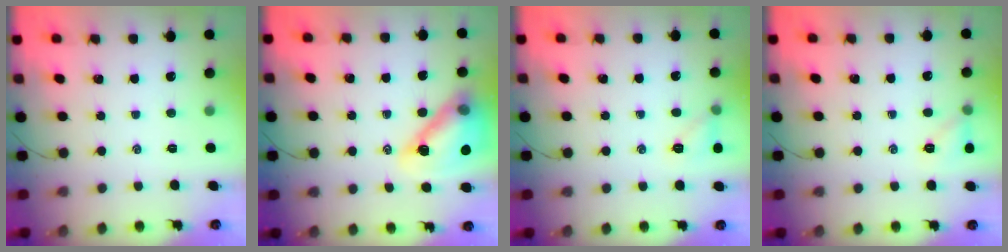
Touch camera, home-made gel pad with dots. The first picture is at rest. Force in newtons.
{"total": 17.3, "press": 16.7, "slide": 4.6}
{"total": 7.2, "press": 7.0, "slide": 1.9}
{"total": 7.7, "press": 7.5, "slide": 1.6}